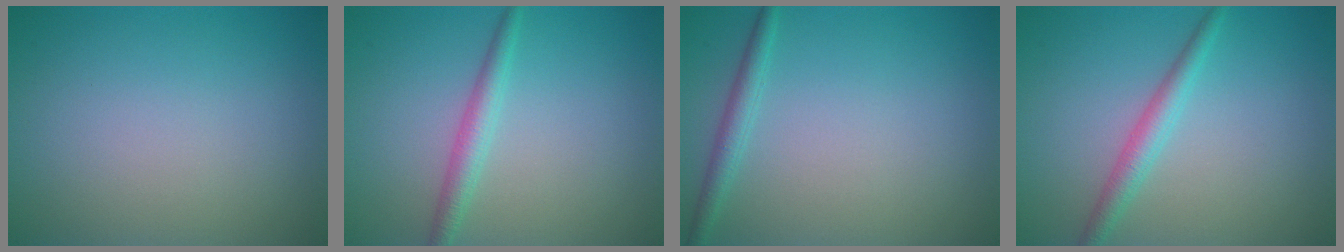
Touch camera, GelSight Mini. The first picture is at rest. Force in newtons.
{"total": 2.1, "press": 2.1, "slide": 0.1}
{"total": 1.6, "press": 1.6, "slide": 0.0}
{"total": 2.3, "press": 2.3, "slide": 0.0}